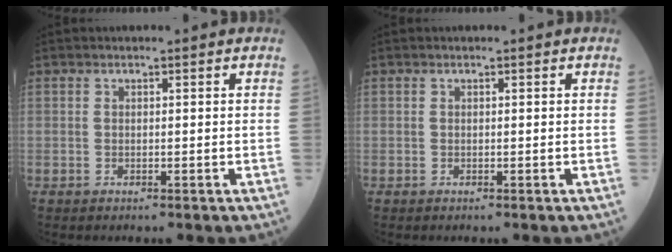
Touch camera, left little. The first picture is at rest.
{"total": 0.0}